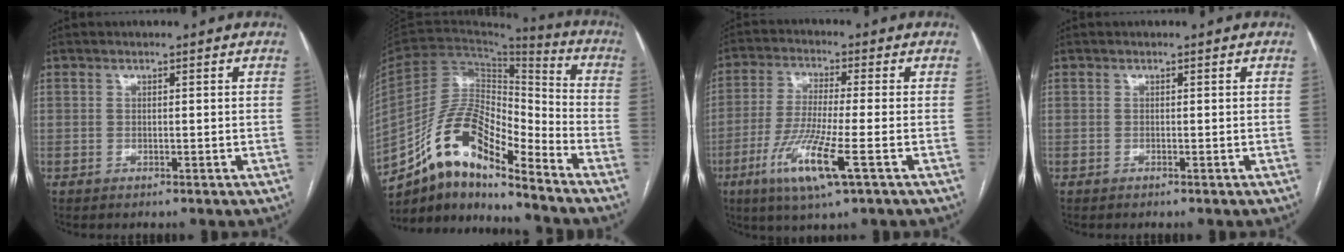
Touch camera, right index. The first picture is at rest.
{"total": 14.6, "force": [-11.1, 3.7, 8.7], "torque": [-0.161, 0.037, -0.202]}
{"total": 10.5, "force": [-4.3, 0.1, 9.5], "torque": [-0.197, -0.024, -0.082]}
{"total": 0.0}